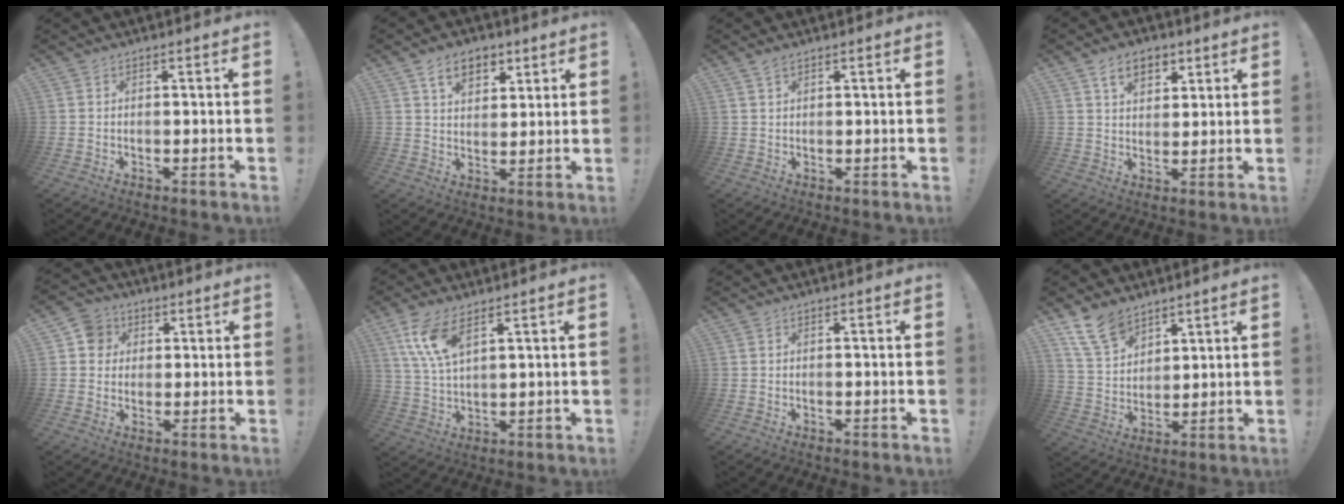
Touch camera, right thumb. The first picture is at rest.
{"total": 9.0, "force": [5.0, 5.9, 4.6], "torque": [-0.071, -0.012, 0.095]}
{"total": 1.9, "force": [1.4, 0.7, 1.0], "torque": [-0.019, -0.002, 0.025]}
{"total": 8.3, "force": [4.4, 5.5, 4.3], "torque": [-0.070, -0.005, 0.084]}
{"total": 7.4, "force": [2.0, 6.8, 2.1], "torque": [-0.036, 0.001, 0.042]}
{"total": 10.2, "force": [5.8, 3.9, 7.4], "torque": [-0.161, -0.019, 0.107]}
{"total": 0.0}
{"total": 11.6, "force": [8.5, 6.5, 4.3], "torque": [-0.087, -0.049, 0.168]}